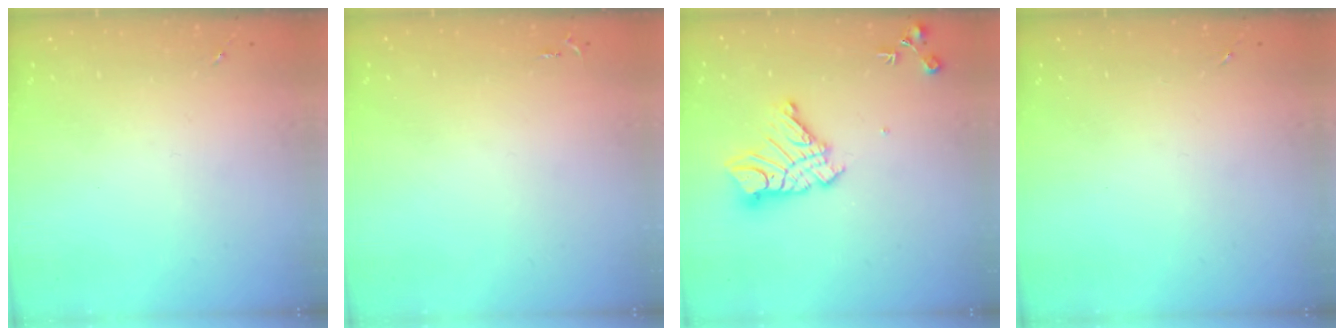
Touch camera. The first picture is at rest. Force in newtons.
{"total": 2.5, "press": 2.5, "slide": 0.3}
{"total": 14.2, "press": 14.2, "slide": 1.3}
{"total": 0.0}